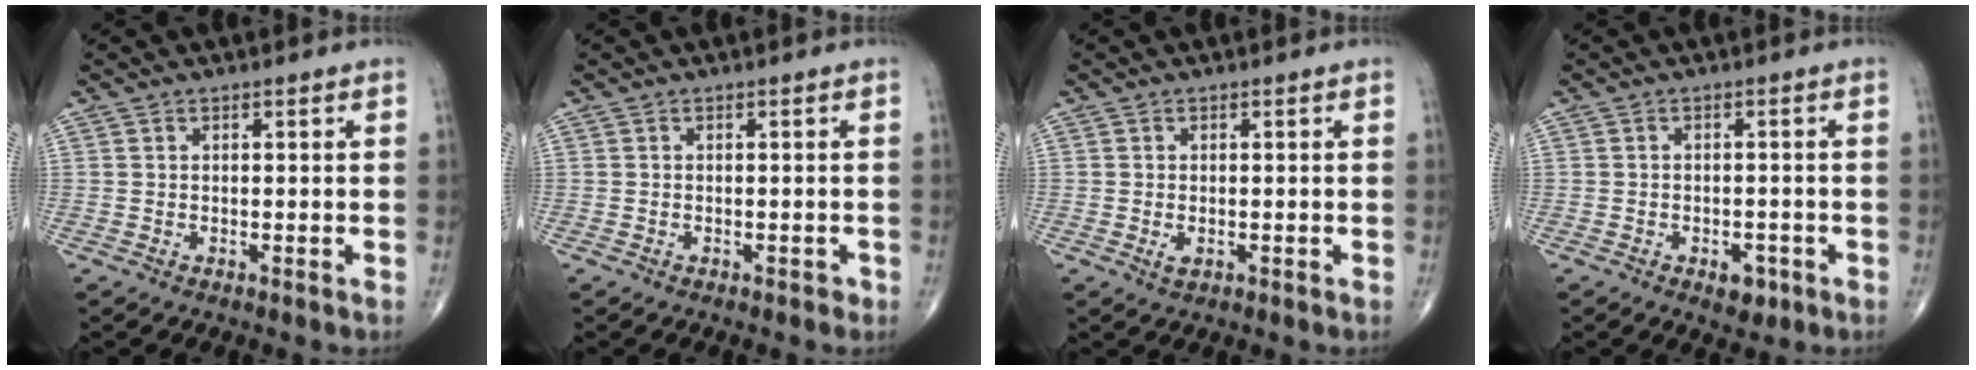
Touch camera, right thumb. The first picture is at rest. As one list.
[{"total": 0.6, "force": [-0.3, 0.4, 0.3], "torque": [-0.004, 0.004, -0.002]}, {"total": 1.7, "force": [-0.3, 0.9, 1.3], "torque": [-0.024, -0.003, -0.005]}, {"total": 3.8, "force": [-1.8, 2.3, 2.5], "torque": [-0.020, 0.006, -0.021]}]